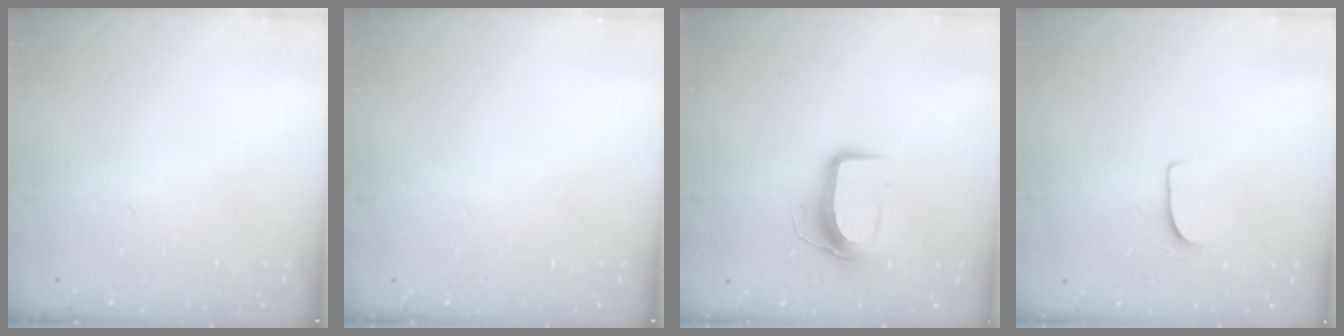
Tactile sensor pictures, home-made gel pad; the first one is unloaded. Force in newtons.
{"total": 0.0}
{"total": 9.4, "press": 9.3, "slide": 0.9}
{"total": 5.1, "press": 5.1, "slide": 0.4}